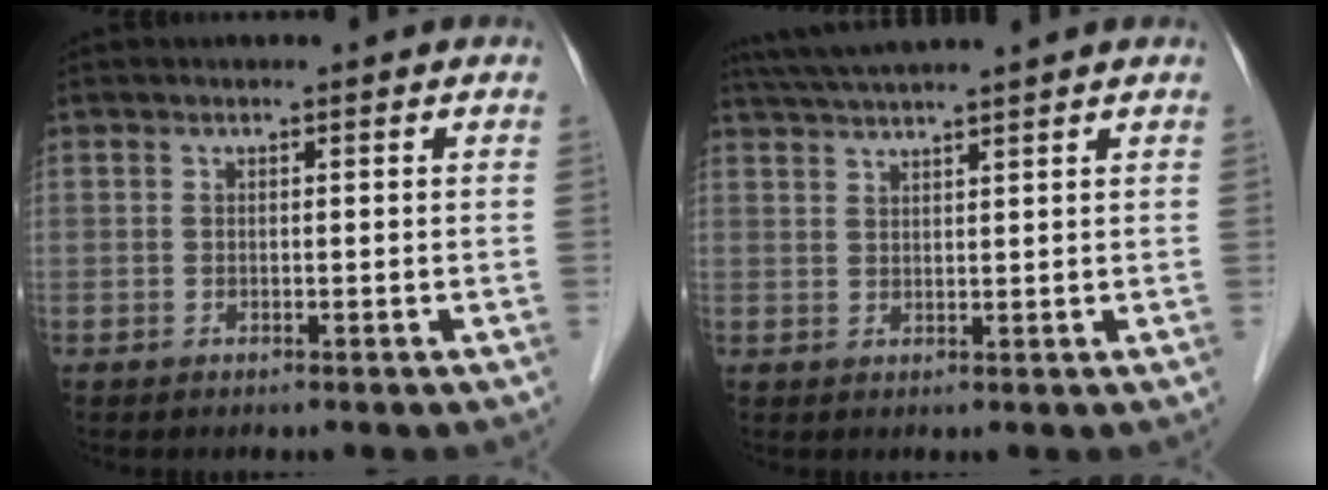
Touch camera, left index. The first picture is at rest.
{"total": 7.8, "force": [6.8, -1.2, 3.5], "torque": [-0.061, 0.032, 0.107]}